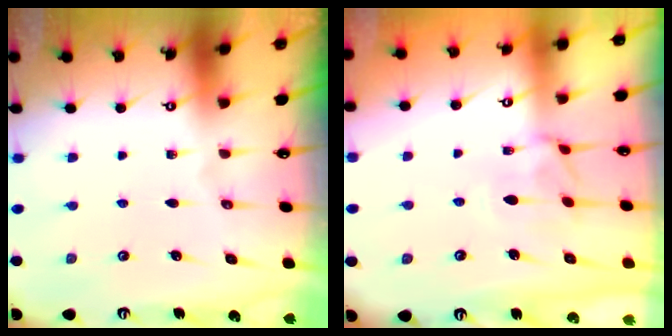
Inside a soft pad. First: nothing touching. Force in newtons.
{"total": 0.6, "press": 0.0, "slide": 0.6}